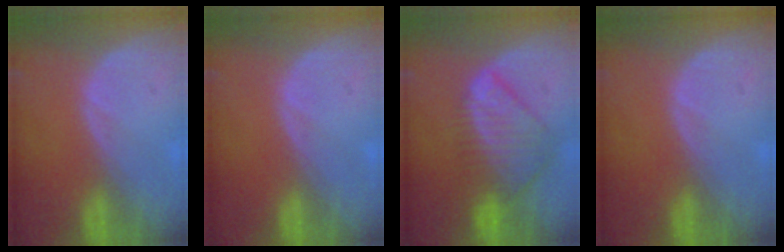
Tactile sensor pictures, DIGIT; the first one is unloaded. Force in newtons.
{"total": 0.0}
{"total": 8.9, "press": 7.6, "slide": 4.5}
{"total": 0.0}